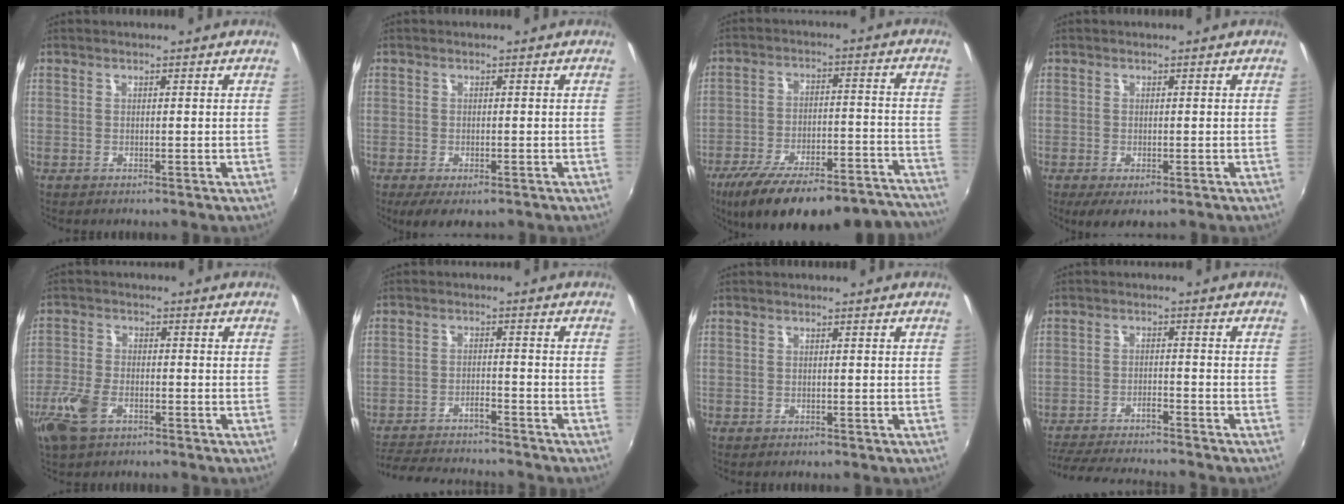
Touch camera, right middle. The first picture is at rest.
{"total": 4.7, "force": [-2.7, 2.2, 3.1], "torque": [-0.064, -0.020, -0.041]}
{"total": 28.8, "force": [-24.6, 7.4, 13.1], "torque": [-0.215, -0.012, -0.328]}
{"total": 3.7, "force": [-1.8, 1.9, 2.6], "torque": [-0.050, -0.016, -0.025]}
{"total": 7.7, "force": [-4.2, 4.1, 4.9], "torque": [-0.120, -0.009, -0.083]}
{"total": 12.8, "force": [-11.6, 2.4, 4.9], "torque": [-0.112, -0.001, -0.175]}
{"total": 0.0}
{"total": 12.9, "force": [-11.7, 1.6, 5.3], "torque": [-0.119, -0.010, -0.183]}